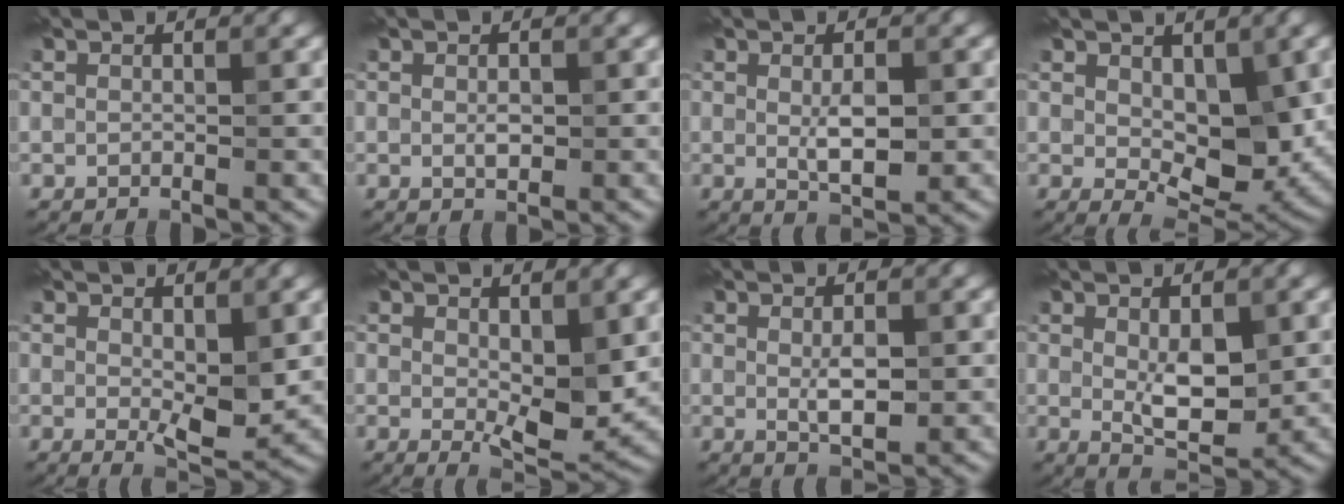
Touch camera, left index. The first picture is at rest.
{"total": 1.2, "force": [-0.1, 0.6, 1.0], "torque": [-0.020, -0.004, 0.001]}
{"total": 3.5, "force": [-0.1, 1.4, 3.2], "torque": [-0.061, -0.006, 0.003]}
{"total": 6.8, "force": [1.0, 3.8, 5.6], "torque": [-0.095, -0.018, 0.024]}
{"total": 3.8, "force": [0.2, 1.5, 3.5], "torque": [-0.058, -0.011, 0.009]}
{"total": 4.8, "force": [0.4, 2.2, 4.3], "torque": [-0.075, -0.015, 0.013]}
{"total": 2.9, "force": [-0.1, 1.2, 2.7], "torque": [-0.052, -0.007, 0.003]}
{"total": 4.8, "force": [0.3, 2.3, 4.2], "torque": [-0.077, -0.009, 0.012]}